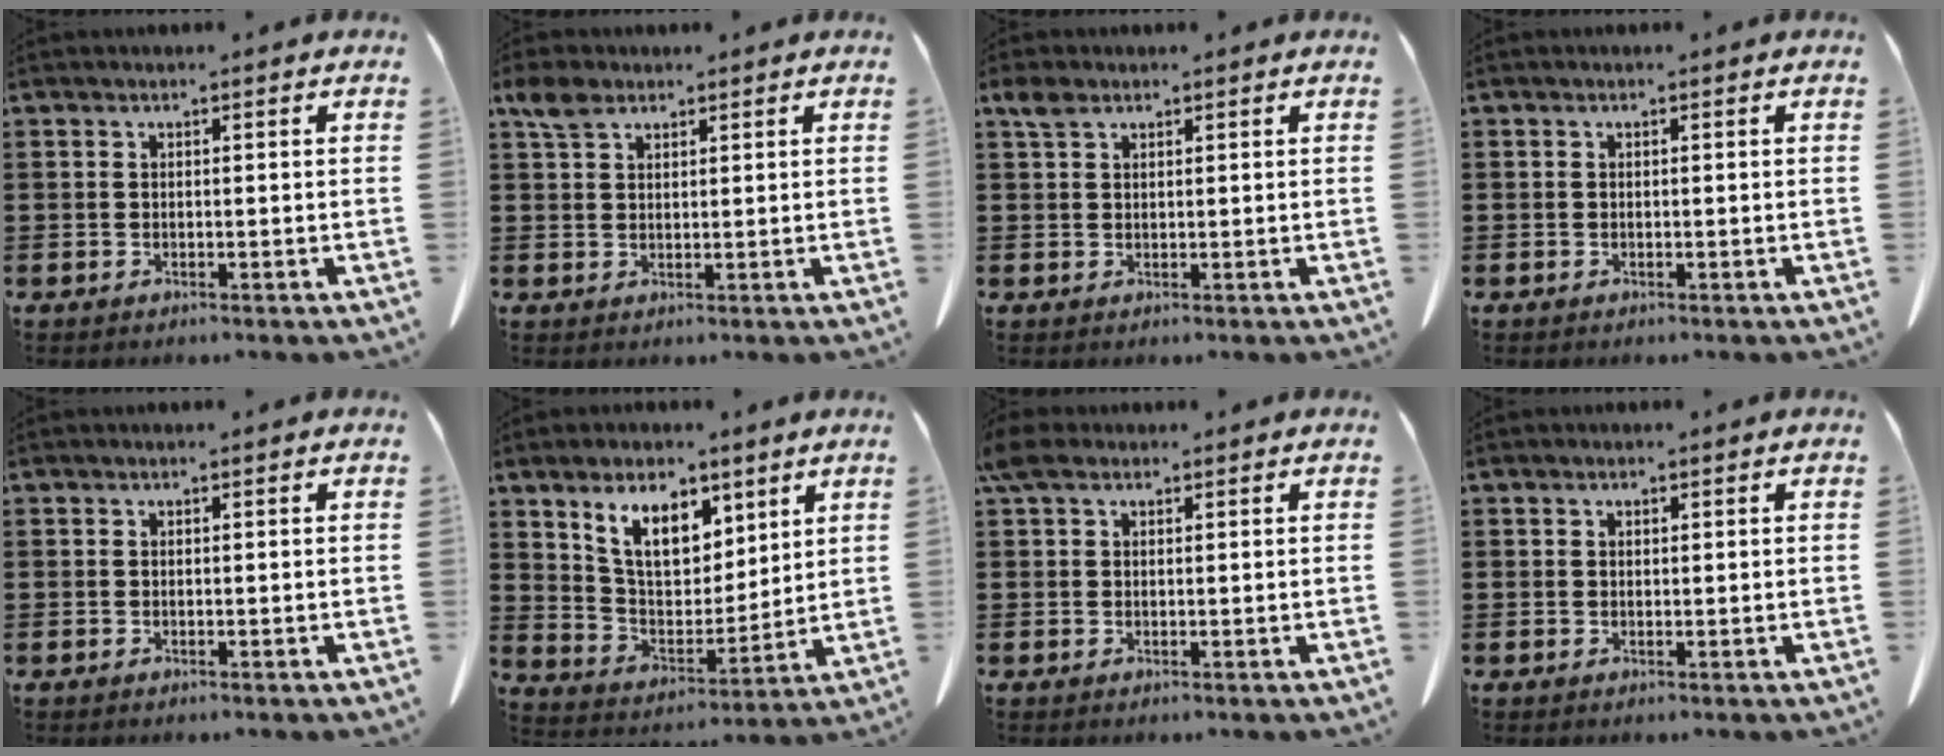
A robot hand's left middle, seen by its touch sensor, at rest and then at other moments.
{"total": 3.6, "force": [2.5, 2.1, 1.5], "torque": [-0.029, 0.003, 0.047]}
{"total": 2.3, "force": [1.6, 1.3, 1.1], "torque": [-0.026, 0.003, 0.031]}
{"total": 0.0}
{"total": 0.0}
{"total": 9.8, "force": [6.1, 5.6, 5.1], "torque": [-0.114, -0.006, 0.115]}
{"total": 2.9, "force": [1.7, 1.7, 1.6], "torque": [-0.038, 0.008, 0.033]}
{"total": 0.6, "force": [0.5, 0.3, 0.3], "torque": [-0.008, -0.001, 0.011]}